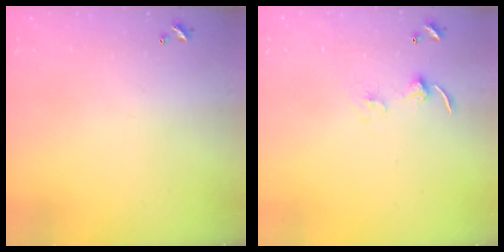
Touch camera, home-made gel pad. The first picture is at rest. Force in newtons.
{"total": 2.7, "press": 2.7, "slide": 0.2}